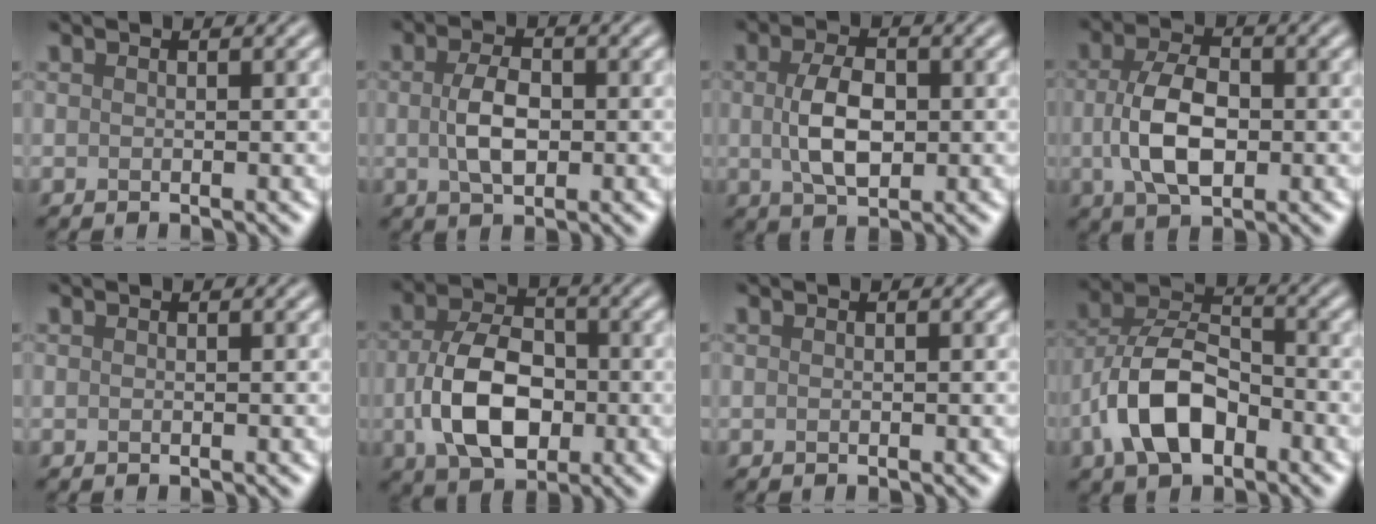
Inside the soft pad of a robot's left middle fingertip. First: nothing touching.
{"total": 3.8, "force": [0.0, 2.1, 3.1], "torque": [-0.069, -0.001, -0.001]}
{"total": 4.8, "force": [0.1, 2.7, 3.9], "torque": [-0.083, 0.001, 0.002]}
{"total": 5.9, "force": [-0.4, 3.4, 4.9], "torque": [-0.104, -0.003, -0.009]}
{"total": 0.0}
{"total": 7.9, "force": [-1.4, 5.0, 6.0], "torque": [-0.122, 0.000, -0.029]}
{"total": 0.0}
{"total": 7.9, "force": [-3.3, 4.4, 5.7], "torque": [-0.110, 0.009, -0.066]}